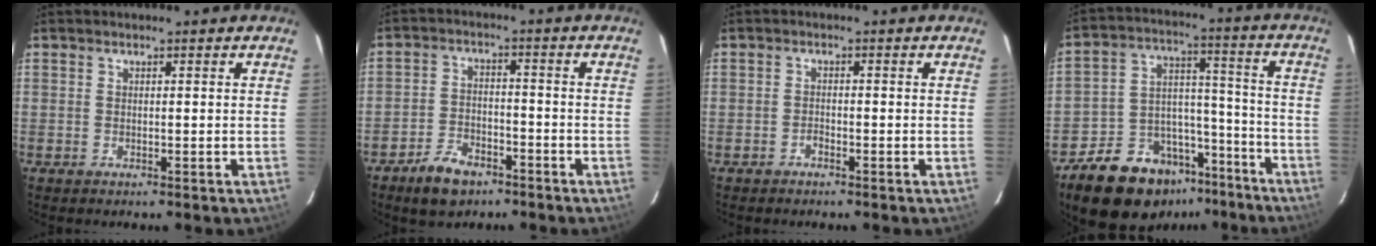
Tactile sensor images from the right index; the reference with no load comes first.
{"total": 7.5, "force": [-5.3, 4.0, 3.5], "torque": [-0.092, 0.010, -0.086]}
{"total": 0.9, "force": [-0.8, 0.4, 0.2], "torque": [-0.004, 0.002, -0.016]}
{"total": 17.7, "force": [-12.9, 10.3, 6.5], "torque": [-0.136, 0.053, -0.183]}